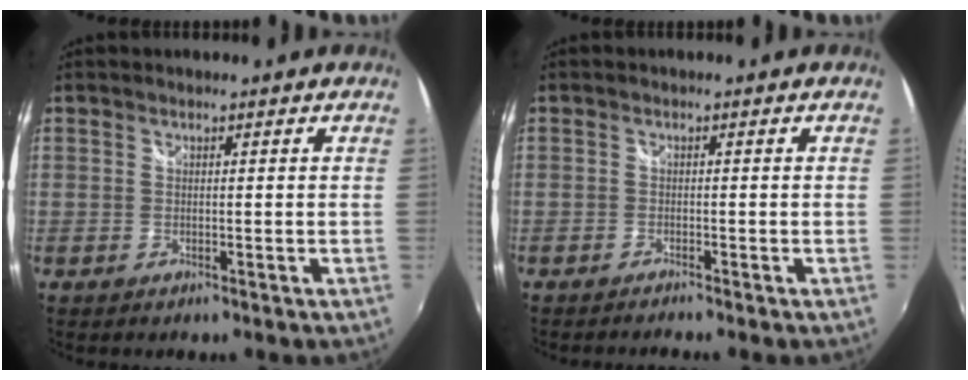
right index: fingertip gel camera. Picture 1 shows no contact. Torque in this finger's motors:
{"motor_torque": [0.50, -0.56, 0.12, 0.00]}